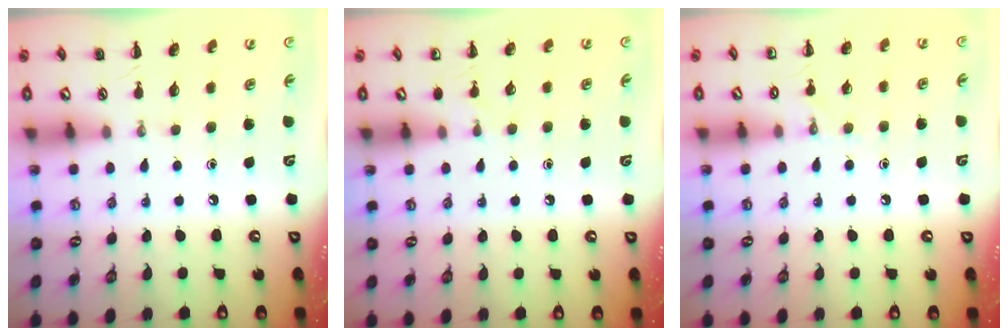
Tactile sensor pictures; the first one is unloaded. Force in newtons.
{"total": 5.0, "press": 4.8, "slide": 1.5}
{"total": 6.5, "press": 6.2, "slide": 1.9}